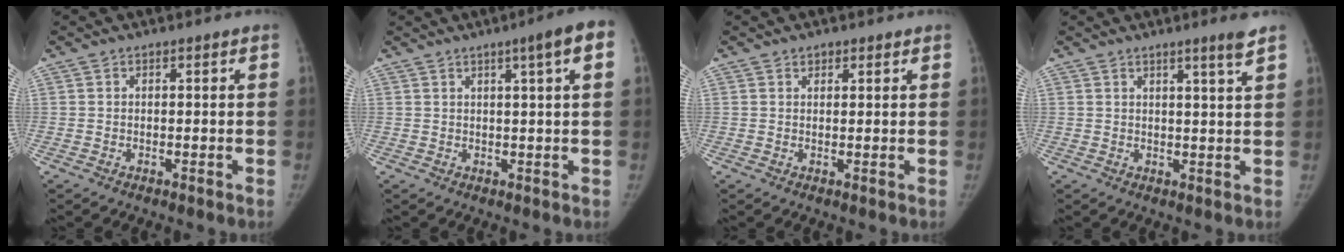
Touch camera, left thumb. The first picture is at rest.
{"total": 5.9, "force": [2.3, -0.2, 5.4], "torque": [-0.076, 0.001, 0.031]}
{"total": 1.3, "force": [1.0, 0.7, 0.4], "torque": [0.003, -0.006, 0.014]}
{"total": 3.9, "force": [2.7, -0.6, 2.7], "torque": [-0.040, -0.023, 0.042]}